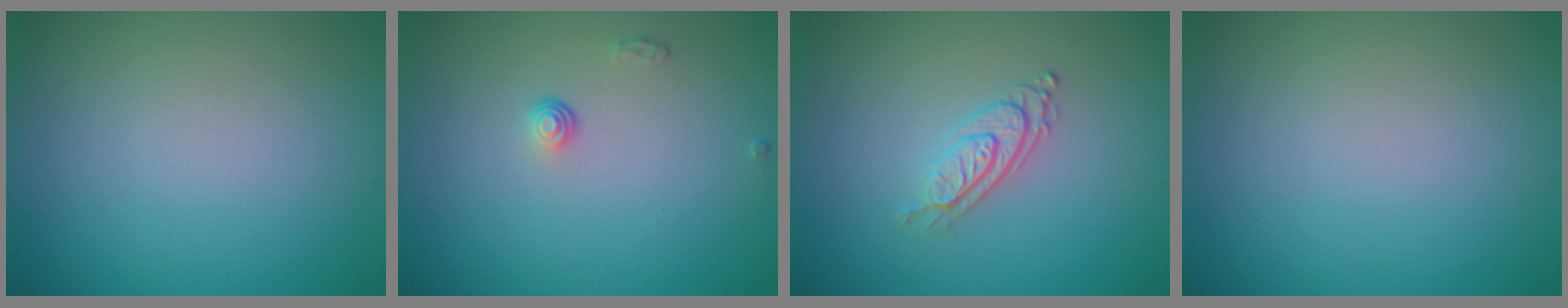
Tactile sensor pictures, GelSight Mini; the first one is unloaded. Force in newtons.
{"total": 1.0, "press": 0.7, "slide": 0.8}
{"total": 2.8, "press": 2.1, "slide": 1.9}
{"total": 0.0}